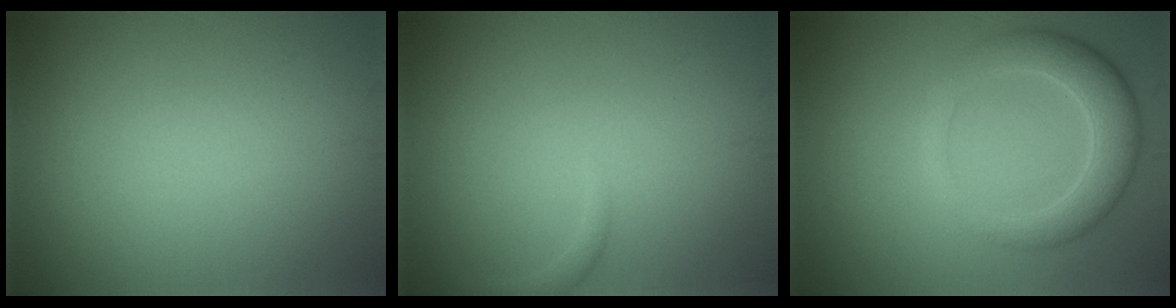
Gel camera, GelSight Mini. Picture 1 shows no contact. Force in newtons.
{"total": 0.8, "press": 0.8, "slide": 0.1}
{"total": 4.6, "press": 4.6, "slide": 0.3}